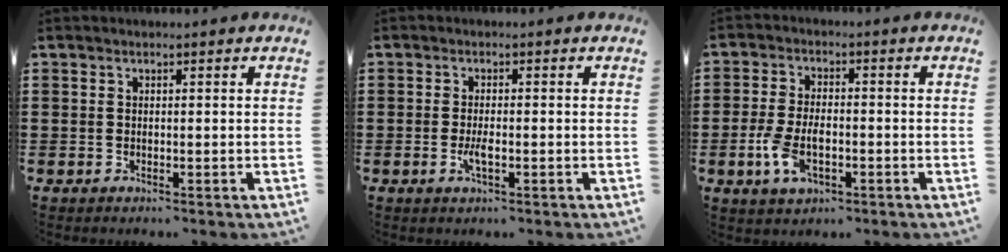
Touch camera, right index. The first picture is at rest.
{"total": 2.3, "force": [-0.8, 0.6, 2.1], "torque": [-0.052, -0.006, -0.017]}
{"total": 6.1, "force": [-1.8, 3.3, 4.8], "torque": [-0.111, 0.000, -0.037]}